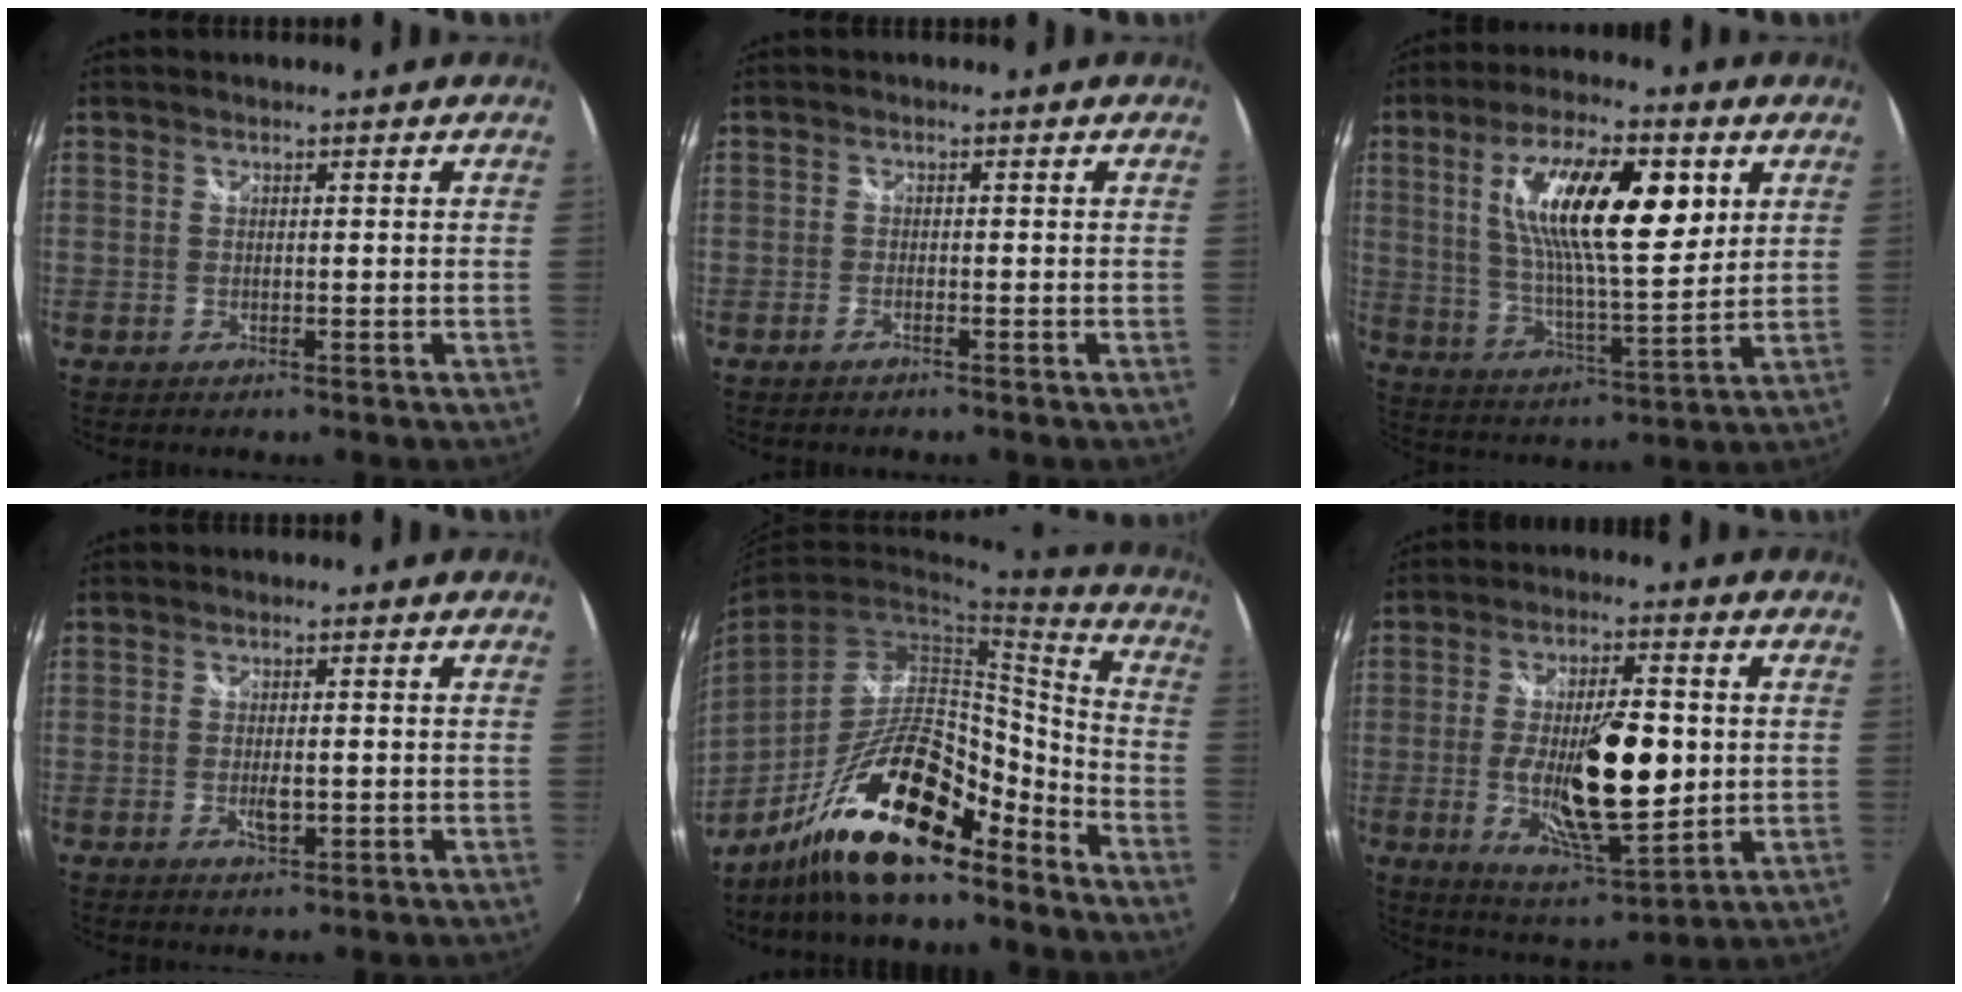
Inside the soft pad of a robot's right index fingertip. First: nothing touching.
{"total": 1.2, "force": [-1.0, 0.3, 0.5], "torque": [-0.016, -0.001, -0.024]}
{"total": 18.4, "force": [5.8, 5.7, 16.6], "torque": [-0.292, 0.007, 0.101]}
{"total": 3.2, "force": [-0.7, 1.4, 2.8], "torque": [-0.048, -0.006, -0.010]}
{"total": 19.1, "force": [-14.1, 5.5, 11.6], "torque": [-0.204, 0.015, -0.242]}
{"total": 17.4, "force": [-1.3, 6.0, 16.3], "torque": [-0.282, -0.016, -0.012]}